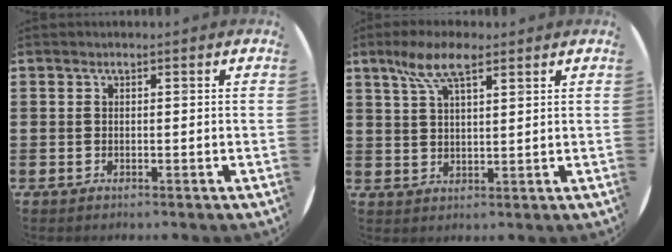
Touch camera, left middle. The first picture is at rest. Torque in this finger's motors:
{"motor_torque": [0.92, -0.78, 0.18, 0.03]}